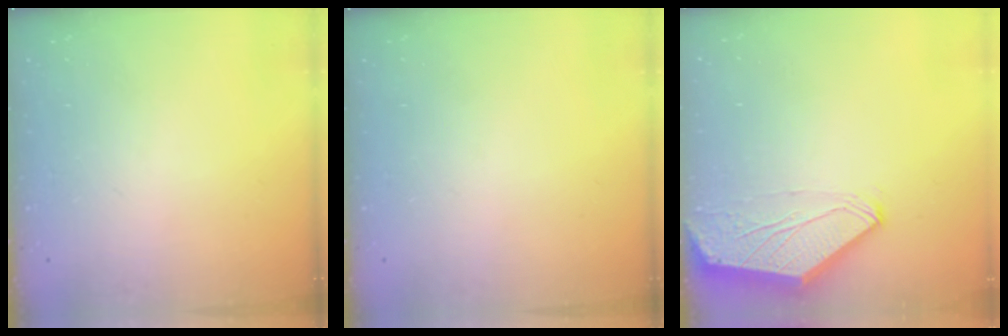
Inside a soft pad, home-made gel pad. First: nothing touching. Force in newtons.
{"total": 0.0}
{"total": 0.0}